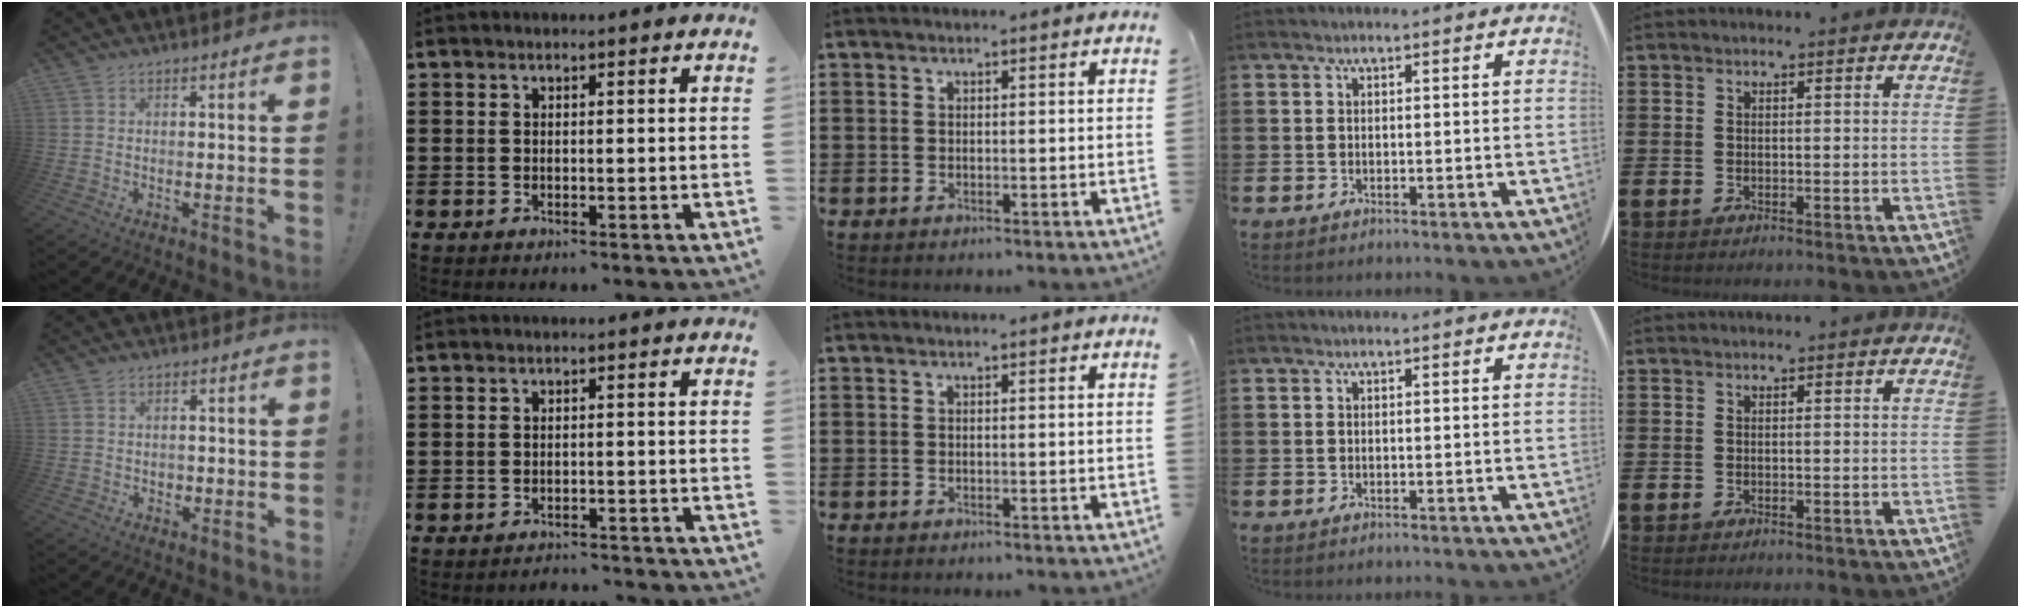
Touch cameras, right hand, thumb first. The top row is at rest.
{"thumb": {"total": 1.4, "force": [-0.3, 1.3, 0.4], "torque": [-0.014, 0.004, -0.006]}, "index": {"total": 1.6, "force": [-1.6, 0.1, -0.1], "torque": [-0.005, 0.001, -0.035]}}